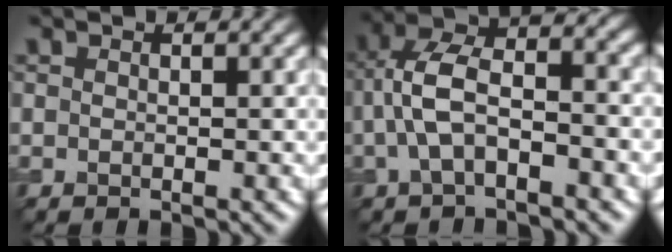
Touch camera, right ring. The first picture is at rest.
{"total": 6.5, "force": [-1.0, 3.2, 5.5], "torque": [-0.118, 0.021, -0.022]}